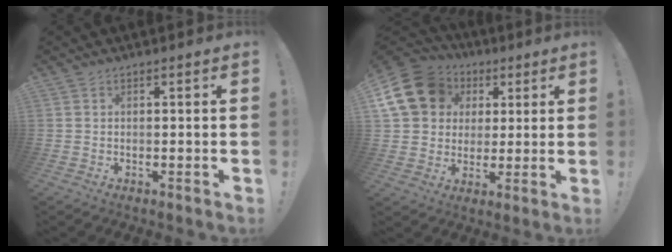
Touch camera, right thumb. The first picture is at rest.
{"total": 17.9, "force": [6.3, 14.4, 8.6], "torque": [-0.141, -0.025, 0.131]}